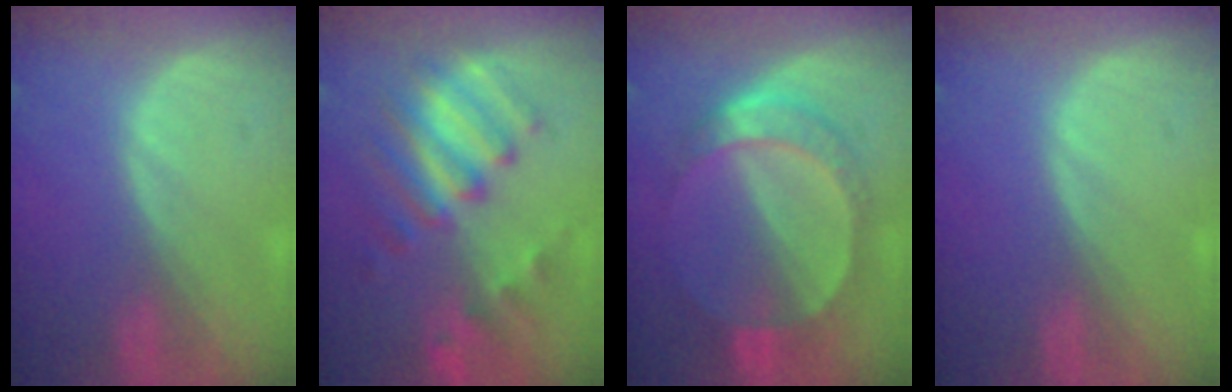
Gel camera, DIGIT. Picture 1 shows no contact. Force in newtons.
{"total": 8.8, "press": 8.1, "slide": 3.4}
{"total": 6.8, "press": 6.8, "slide": 0.3}
{"total": 0.0}